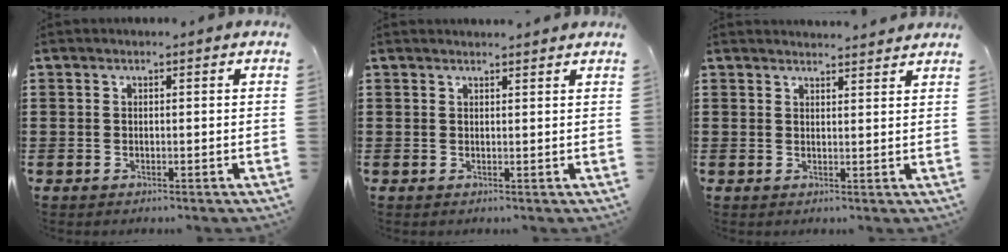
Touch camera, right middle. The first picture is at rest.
{"total": 1.3, "force": [1.2, -0.1, 0.2], "torque": [0.003, -0.004, 0.022]}
{"total": 2.1, "force": [2.1, -0.1, -0.1], "torque": [-0.005, 0.000, 0.040]}